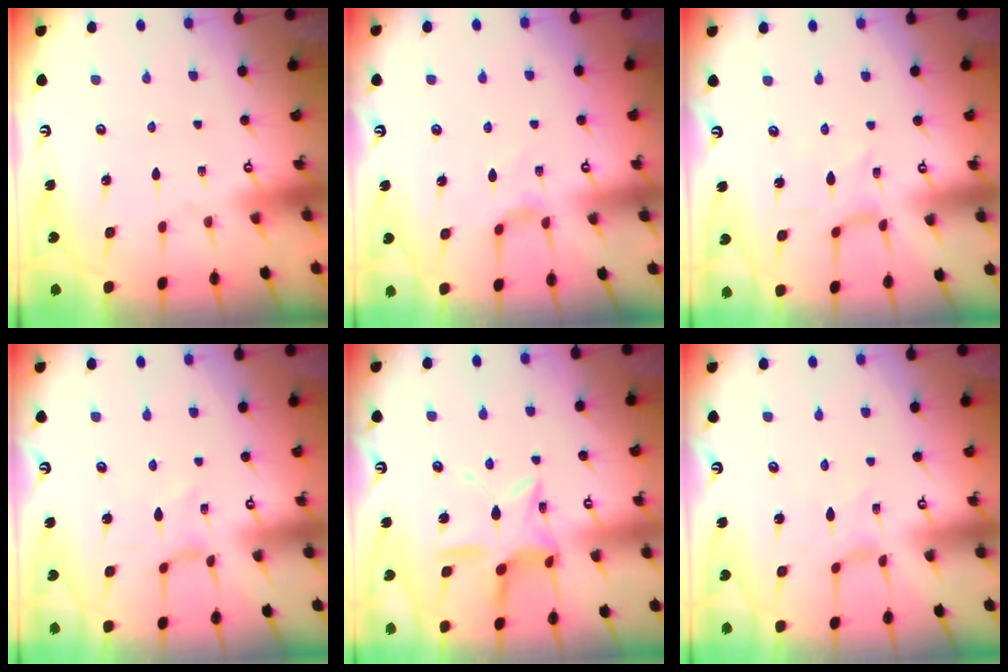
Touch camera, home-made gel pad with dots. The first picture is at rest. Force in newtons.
{"total": 4.1, "press": 4.0, "slide": 0.5}
{"total": 0.0}
{"total": 0.0}
{"total": 13.6, "press": 13.6, "slide": 1.1}
{"total": 0.0}